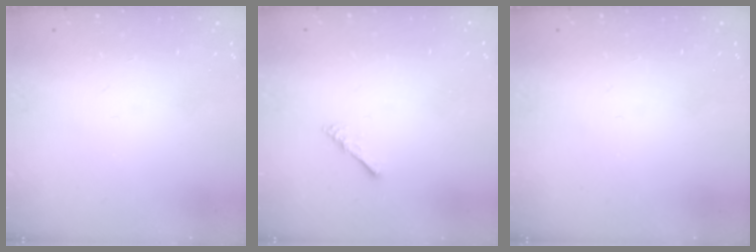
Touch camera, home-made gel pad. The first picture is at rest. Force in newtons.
{"total": 1.7, "press": 1.6, "slide": 0.4}
{"total": 0.0}